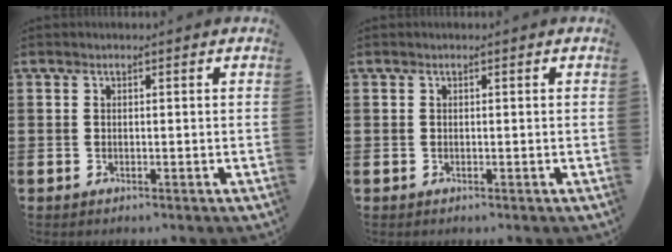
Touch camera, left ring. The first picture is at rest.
{"total": 0.0}